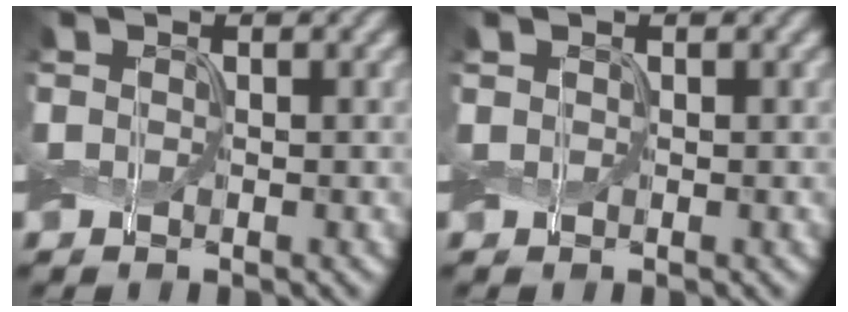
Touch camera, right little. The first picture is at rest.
{"total": 0.0}